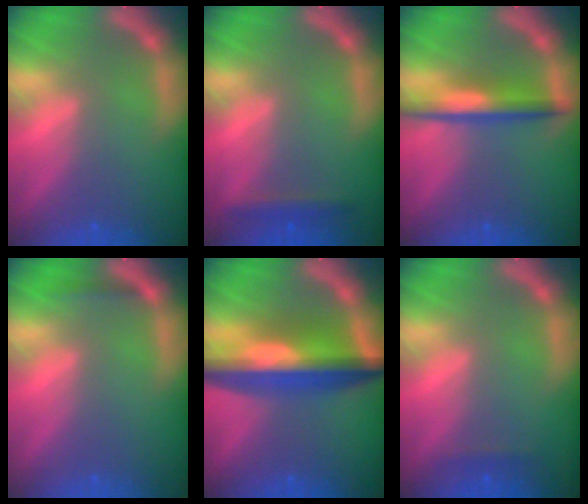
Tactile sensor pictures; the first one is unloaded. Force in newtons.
{"total": 1.9}
{"total": 4.5}
{"total": 0.9}
{"total": 10.0}
{"total": 0.9}